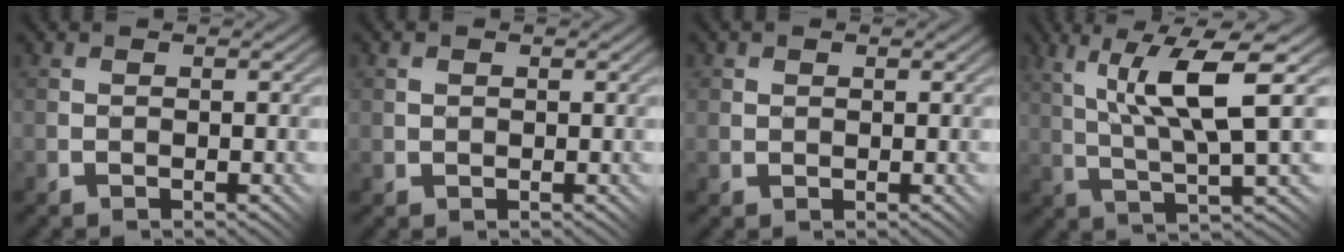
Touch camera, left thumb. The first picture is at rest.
{"total": 1.0, "force": [0.5, 0.9, 0.1], "torque": [-0.005, 0.001, 0.011]}
{"total": 1.6, "force": [0.8, 1.4, 0.1], "torque": [-0.011, 0.003, 0.016]}
{"total": 8.8, "force": [3.5, 1.2, 7.9], "torque": [-0.149, 0.012, 0.065]}